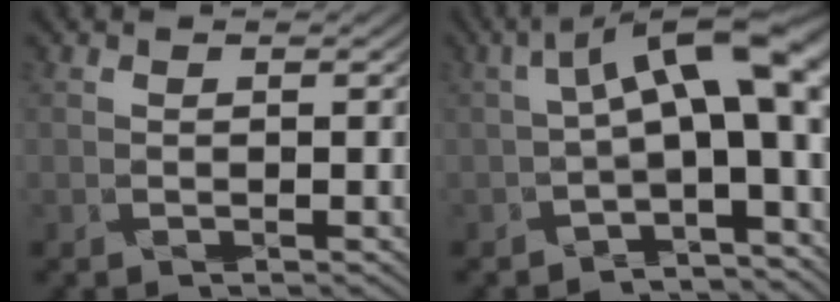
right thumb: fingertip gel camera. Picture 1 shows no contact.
{"total": 11.5, "force": [0.1, 4.6, 10.5], "torque": [-0.161, 0.004, 0.003]}